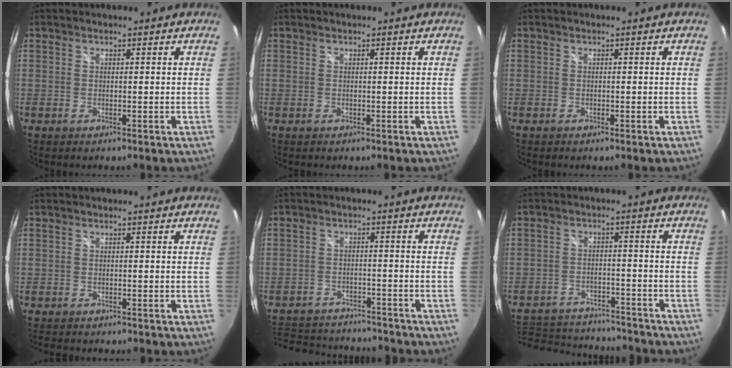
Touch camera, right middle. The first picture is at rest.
{"total": 0.0}
{"total": 0.0}
{"total": 2.9, "force": [-2.6, 0.9, 0.9], "torque": [-0.022, -0.014, -0.040]}
{"total": 15.2, "force": [-13.0, 6.0, 5.0], "torque": [-0.130, 0.017, -0.185]}
{"total": 16.5, "force": [-14.0, 6.6, 5.7], "torque": [-0.142, 0.011, -0.191]}